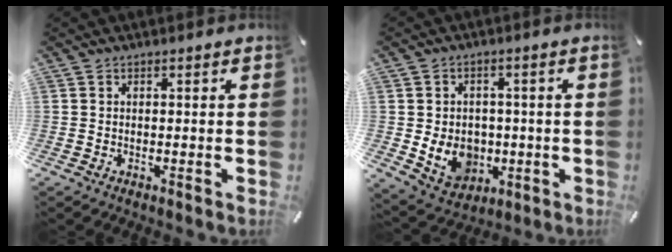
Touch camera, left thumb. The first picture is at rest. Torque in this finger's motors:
{"motor_torque": [1.15, 2.34, 0.50, 0.51, 0.09]}